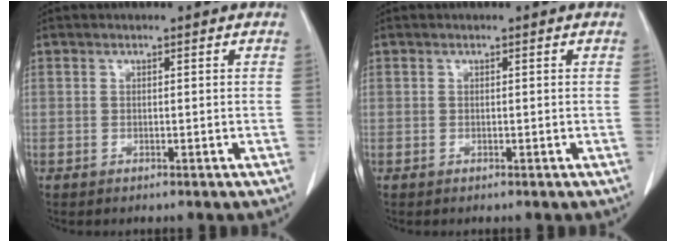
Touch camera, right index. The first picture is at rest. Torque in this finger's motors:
{"motor_torque": [-0.01, 0.00, 0.00, 0.00]}